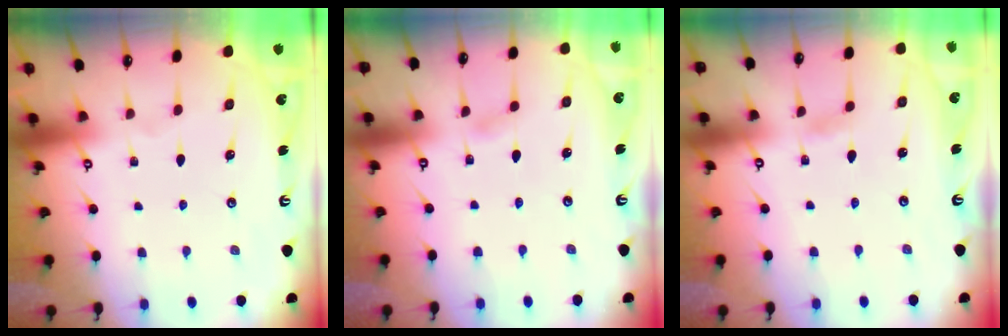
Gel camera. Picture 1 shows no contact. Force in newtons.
{"total": 2.7, "press": 2.7, "slide": 0.3}
{"total": 2.7, "press": 2.7, "slide": 0.4}